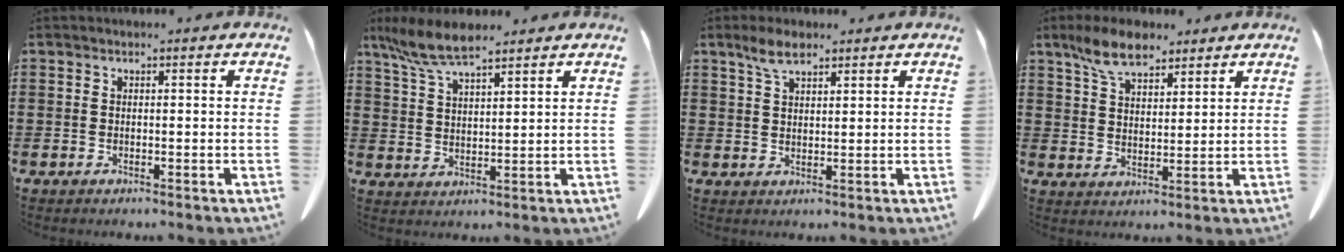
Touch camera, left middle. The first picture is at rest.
{"total": 7.1, "force": [5.5, 1.5, 4.2], "torque": [-0.097, -0.010, 0.102]}
{"total": 4.1, "force": [2.8, 1.6, 2.5], "torque": [-0.056, 0.003, 0.051]}
{"total": 7.5, "force": [5.6, 3.2, 3.8], "torque": [-0.092, 0.001, 0.106]}